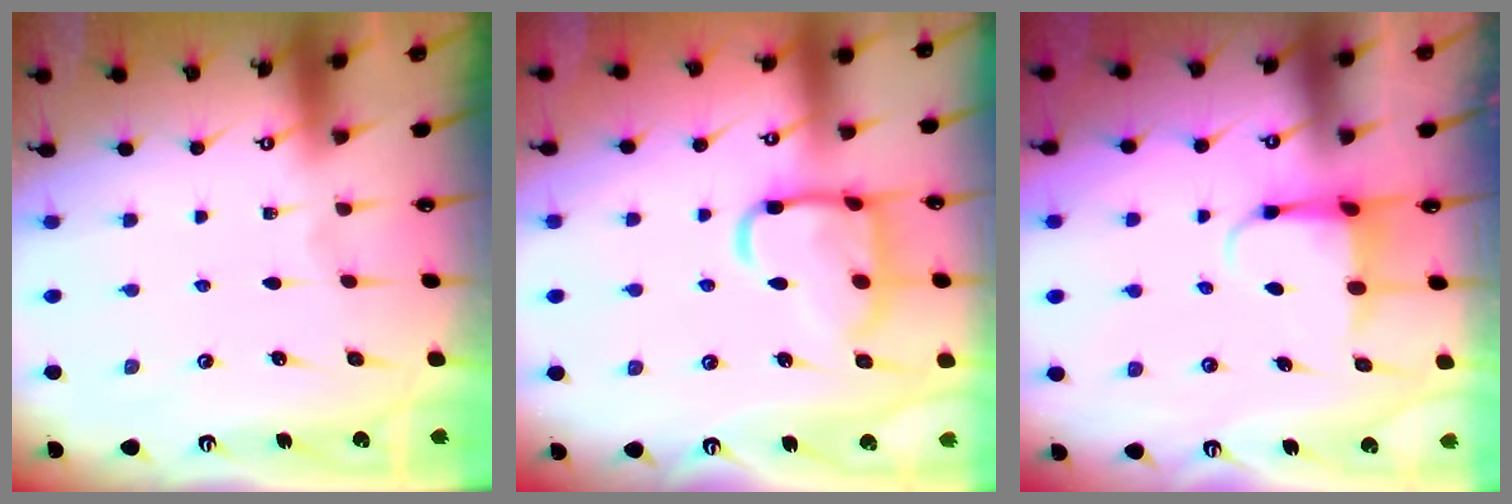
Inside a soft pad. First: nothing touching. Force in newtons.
{"total": 15.5, "press": 15.4, "slide": 1.3}
{"total": 4.2, "press": 4.1, "slide": 1.0}